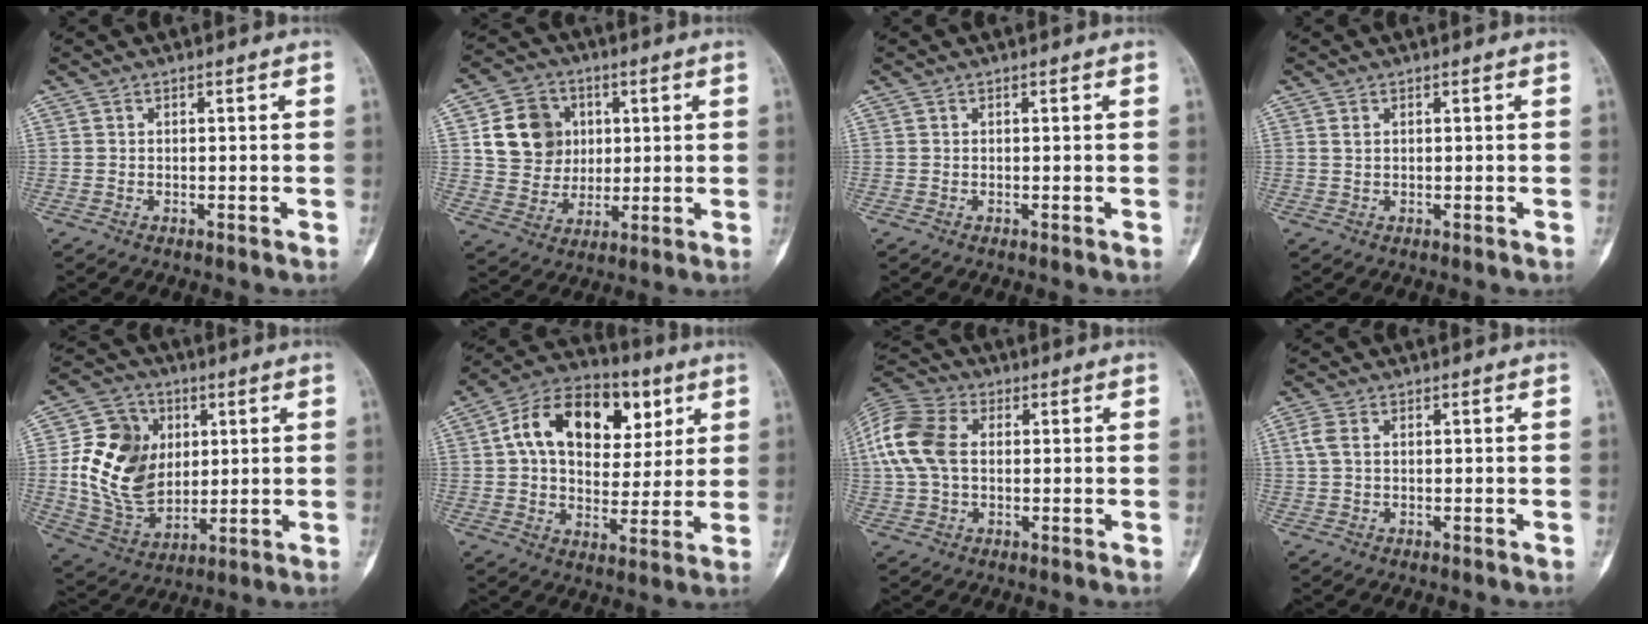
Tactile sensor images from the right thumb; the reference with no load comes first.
{"total": 12.3, "force": [2.9, 10.6, 5.5], "torque": [-0.060, -0.003, 0.055]}
{"total": 0.0}
{"total": 1.1, "force": [0.5, 0.6, 0.7], "torque": [-0.017, 0.003, 0.012]}
{"total": 18.1, "force": [2.6, 13.4, 11.9], "torque": [-0.190, -0.008, 0.058]}
{"total": 19.6, "force": [6.4, 12.9, 13.3], "torque": [-0.180, 0.006, 0.098]}
{"total": 12.6, "force": [1.5, 8.5, 9.2], "torque": [-0.203, 0.024, 0.024]}
{"total": 2.9, "force": [0.7, 1.8, 2.2], "torque": [-0.064, 0.008, 0.015]}